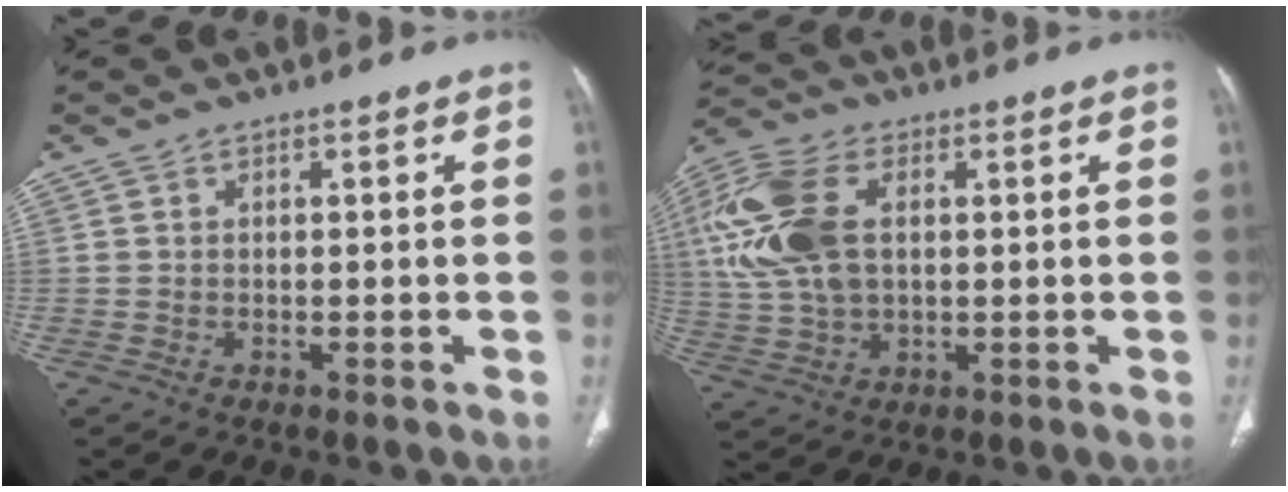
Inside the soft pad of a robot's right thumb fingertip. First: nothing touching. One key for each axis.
{"total": 17.5, "fx": 3.5, "fy": 10.6, "fz": 13.5, "tx": -0.313, "ty": 0.007, "tz": 0.067}